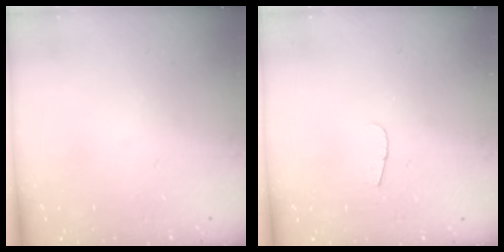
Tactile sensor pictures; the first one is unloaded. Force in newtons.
{"total": 3.7, "press": 3.7, "slide": 0.4}